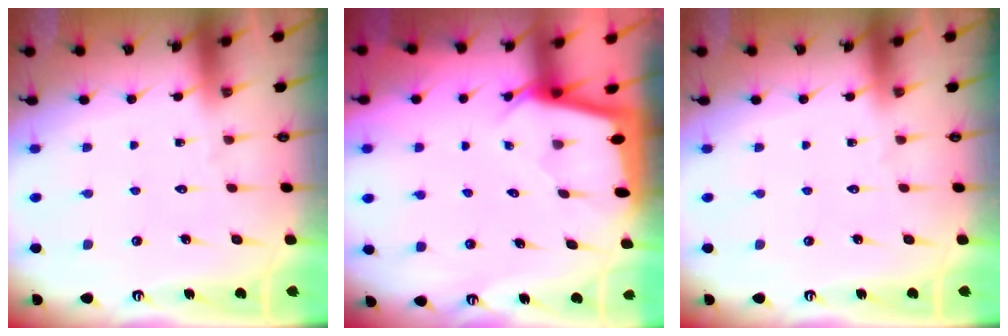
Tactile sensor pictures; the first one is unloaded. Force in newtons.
{"total": 2.3, "press": 2.3, "slide": 0.2}
{"total": 0.0}